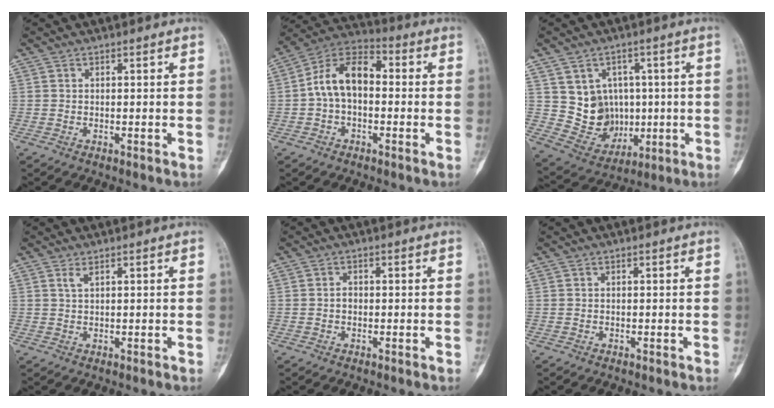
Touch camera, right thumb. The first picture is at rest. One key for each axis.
{"total": 11.1, "fx": -0.3, "fy": 7.0, "fz": 8.6, "tx": -0.143, "ty": 0.038, "tz": -0.019}
{"total": 10.7, "fx": 1.4, "fy": 9.7, "fz": 4.5, "tx": -0.025, "ty": -0.003, "tz": 0.051}
{"total": 1.3, "fx": 0.8, "fy": 0.4, "fz": 0.9, "tx": -0.020, "ty": 0.001, "tz": 0.018}
{"total": 1.3, "fx": -0.2, "fy": 1.0, "fz": 0.8, "tx": -0.009, "ty": 0.005, "tz": -0.005}
{"total": 0.0}